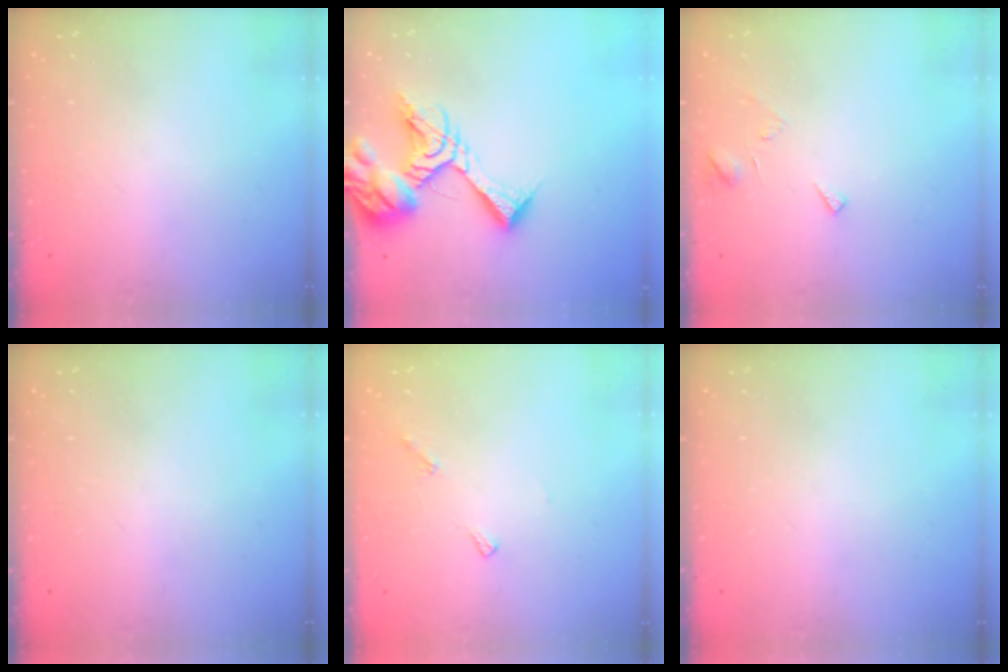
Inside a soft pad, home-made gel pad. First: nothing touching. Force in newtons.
{"total": 14.0, "press": 14.0, "slide": 1.5}
{"total": 4.5, "press": 4.5, "slide": 0.3}
{"total": 0.0}
{"total": 5.2, "press": 5.2, "slide": 0.5}
{"total": 0.0}